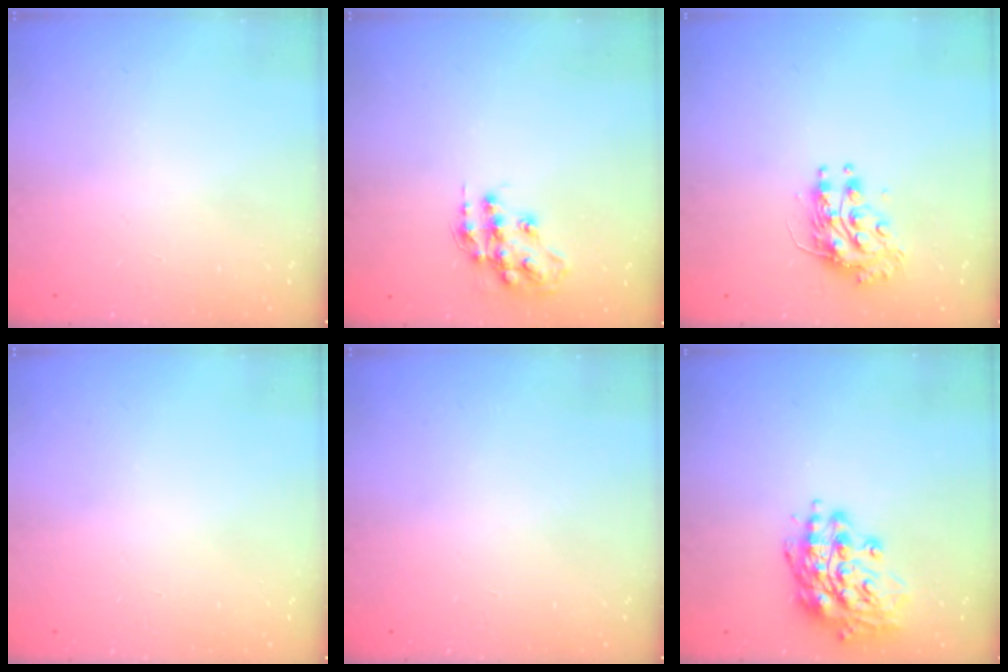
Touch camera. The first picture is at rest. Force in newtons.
{"total": 13.3, "press": 13.3, "slide": 0.8}
{"total": 10.5, "press": 10.5, "slide": 0.3}
{"total": 0.0}
{"total": 0.0}
{"total": 16.0, "press": 15.8, "slide": 2.7}